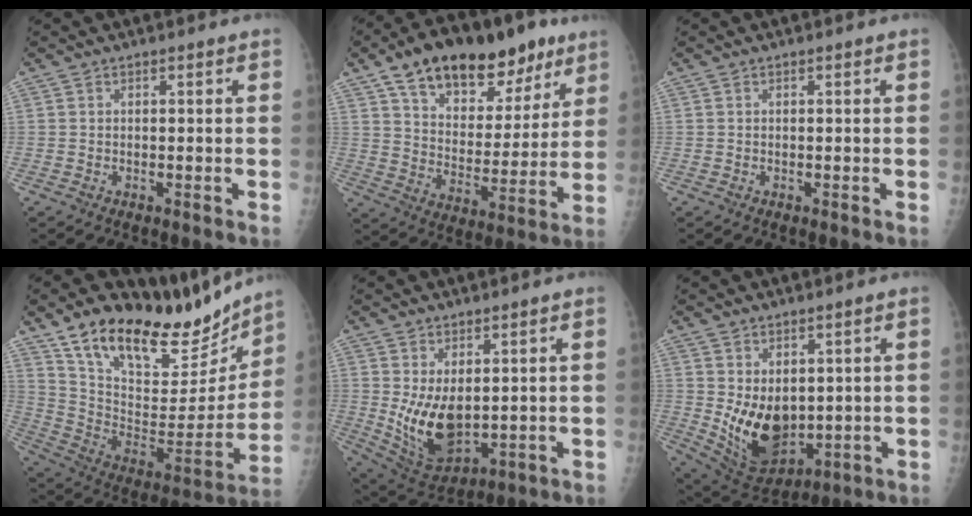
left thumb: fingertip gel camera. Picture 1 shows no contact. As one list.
[{"total": 23.9, "force": [14.7, 12.6, 13.9], "torque": [-0.181, -0.027, 0.239]}, {"total": 0.0}, {"total": 25.8, "force": [20.2, 10.5, 12.2], "torque": [-0.160, -0.084, 0.334]}, {"total": 10.6, "force": [1.1, 5.9, 8.7], "torque": [-0.139, -0.026, 0.046]}, {"total": 12.0, "force": [0.8, 7.9, 8.9], "torque": [-0.121, -0.030, 0.047]}]